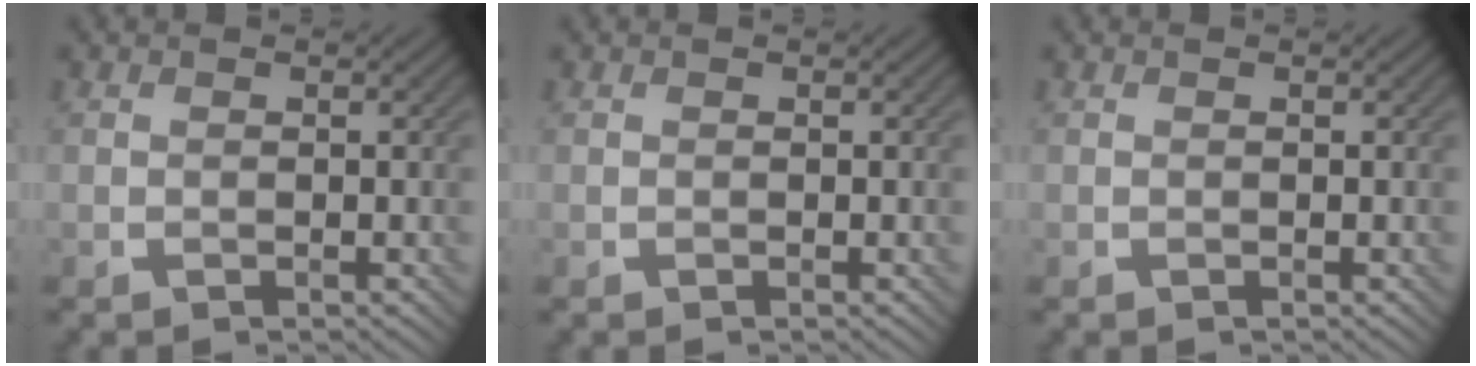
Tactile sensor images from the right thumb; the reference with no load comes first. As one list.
[{"total": 0.0}, {"total": 0.0}]